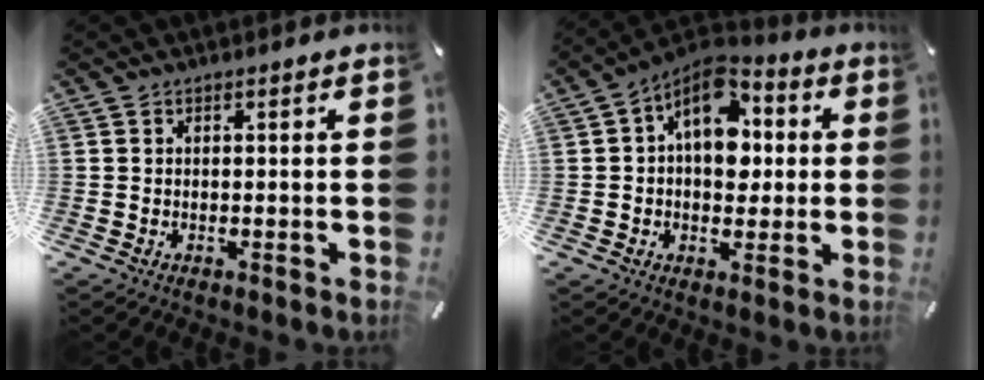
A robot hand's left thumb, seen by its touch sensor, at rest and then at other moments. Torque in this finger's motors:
{"motor_torque": [0.52, 0.82, 0.74, 0.37, 0.16]}